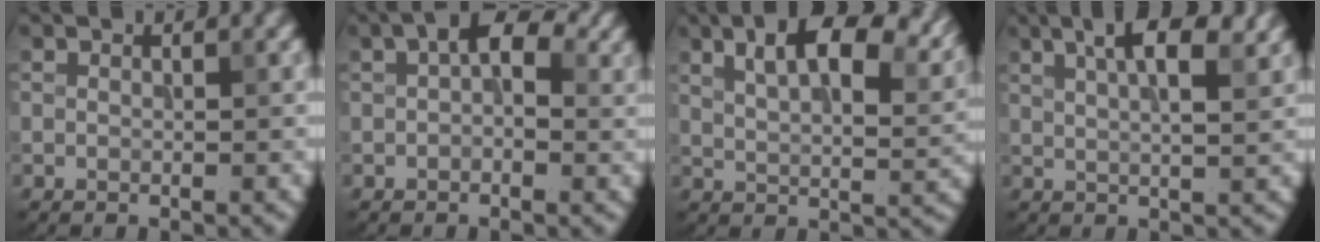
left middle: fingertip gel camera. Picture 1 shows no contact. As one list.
[{"total": 4.4, "force": [1.4, 2.4, 3.4], "torque": [-0.042, 0.008, 0.015]}, {"total": 9.6, "force": [5.4, 4.0, 6.9], "torque": [-0.114, 0.015, 0.086]}, {"total": 5.4, "force": [2.7, 1.9, 4.3], "torque": [-0.051, 0.019, 0.026]}]